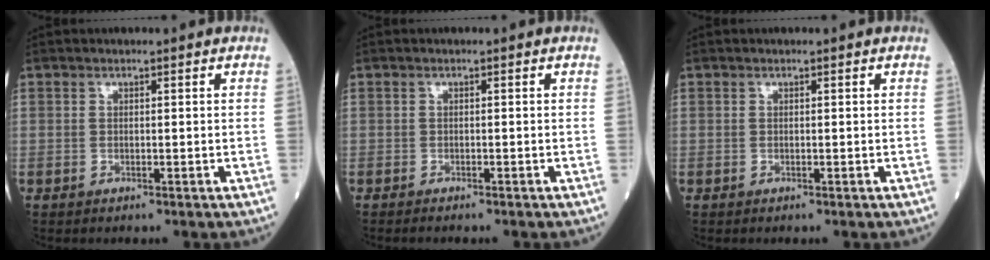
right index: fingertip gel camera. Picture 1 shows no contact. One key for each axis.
{"total": 1.0, "fx": -1.0, "fy": 0.0, "fz": 0.4, "tx": -0.009, "ty": -0.001, "tz": -0.014}
{"total": 0.0}